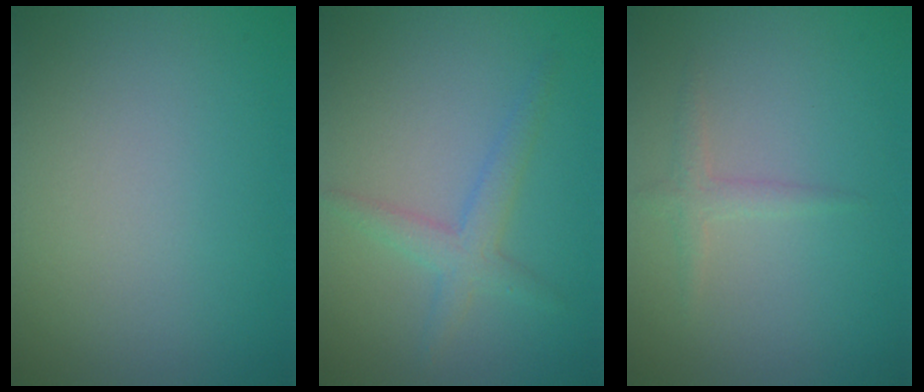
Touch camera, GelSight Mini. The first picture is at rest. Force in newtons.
{"total": 2.4, "press": 2.4, "slide": 0.1}
{"total": 1.3, "press": 1.3, "slide": 0.0}